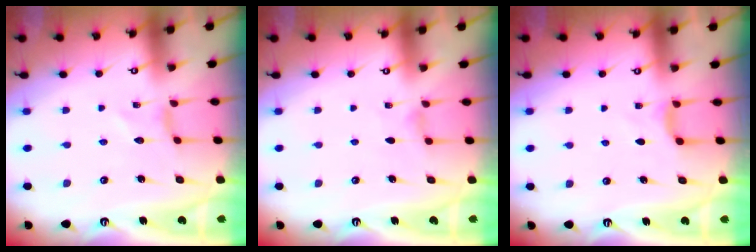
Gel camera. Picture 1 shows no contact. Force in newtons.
{"total": 0.6, "press": 0.5, "slide": 0.2}
{"total": 4.4, "press": 4.3, "slide": 0.6}